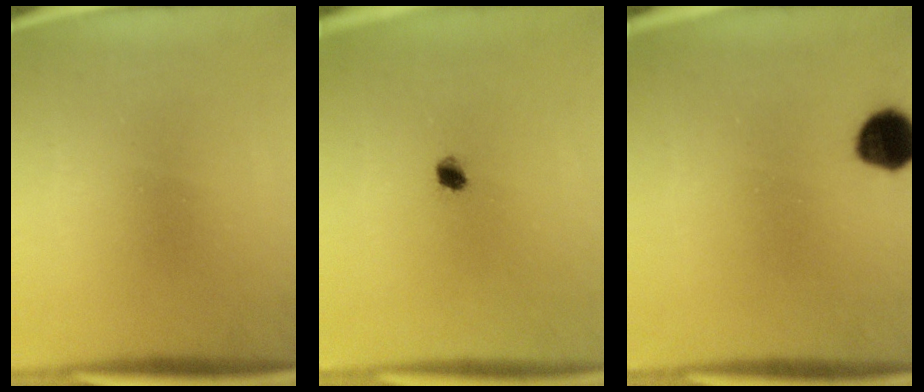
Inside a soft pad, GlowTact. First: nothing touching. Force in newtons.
{"total": 2.1}
{"total": 7.8}